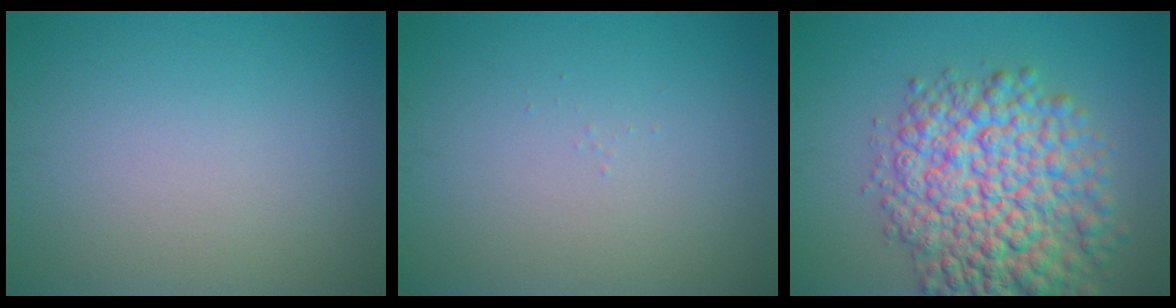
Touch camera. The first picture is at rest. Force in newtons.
{"total": 0.0}
{"total": 10.6, "press": 10.6, "slide": 0.3}